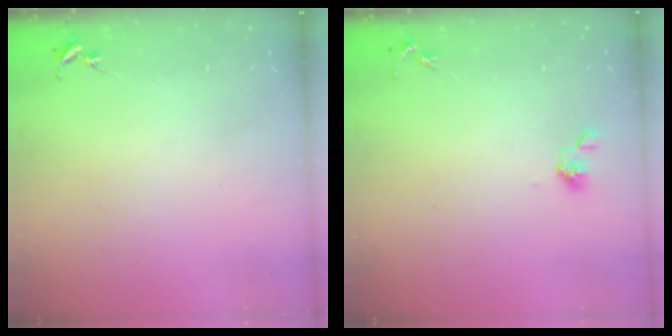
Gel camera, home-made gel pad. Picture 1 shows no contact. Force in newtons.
{"total": 5.0, "press": 4.7, "slide": 1.7}